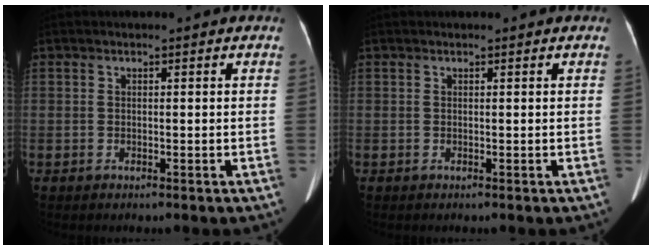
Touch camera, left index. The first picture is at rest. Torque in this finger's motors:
{"motor_torque": [0.00, 0.04, 0.00, 0.00]}